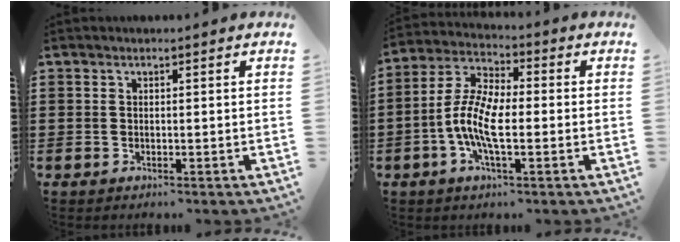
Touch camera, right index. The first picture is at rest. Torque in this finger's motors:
{"motor_torque": [2.14, 0.00, 0.39, 0.20]}